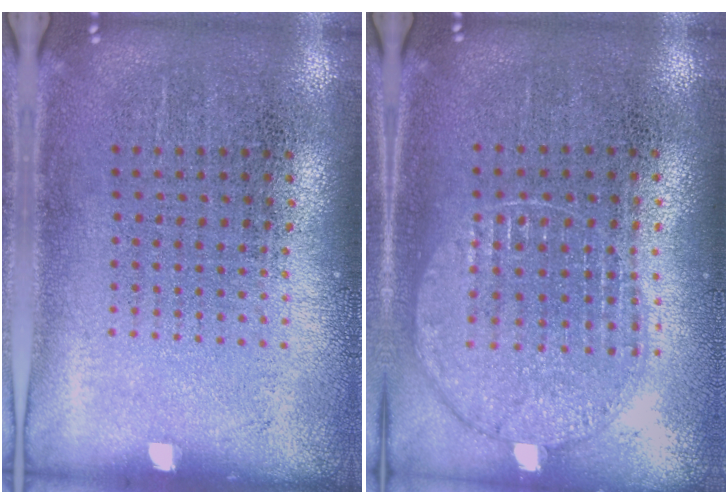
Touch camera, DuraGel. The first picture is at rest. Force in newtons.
{"total": 1.0, "press": 1.0, "slide": 0.1}